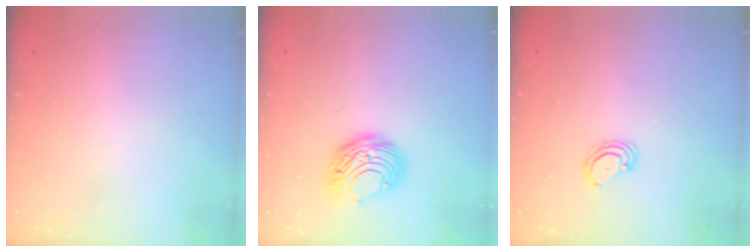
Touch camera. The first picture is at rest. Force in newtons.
{"total": 9.0, "press": 9.0, "slide": 0.2}
{"total": 3.9, "press": 3.9, "slide": 0.2}